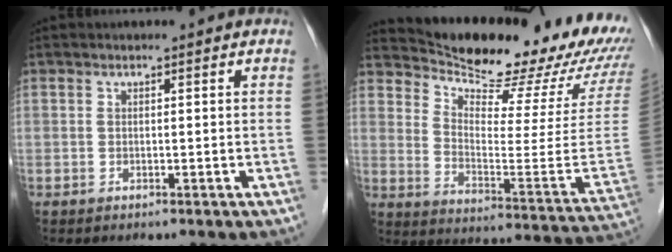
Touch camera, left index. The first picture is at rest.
{"total": 25.6, "force": [23.2, 3.6, 10.2], "torque": [-0.164, -0.097, 0.301]}